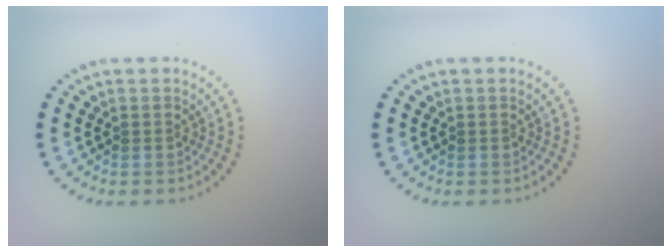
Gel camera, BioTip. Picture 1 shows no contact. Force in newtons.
{"total": 0.0}